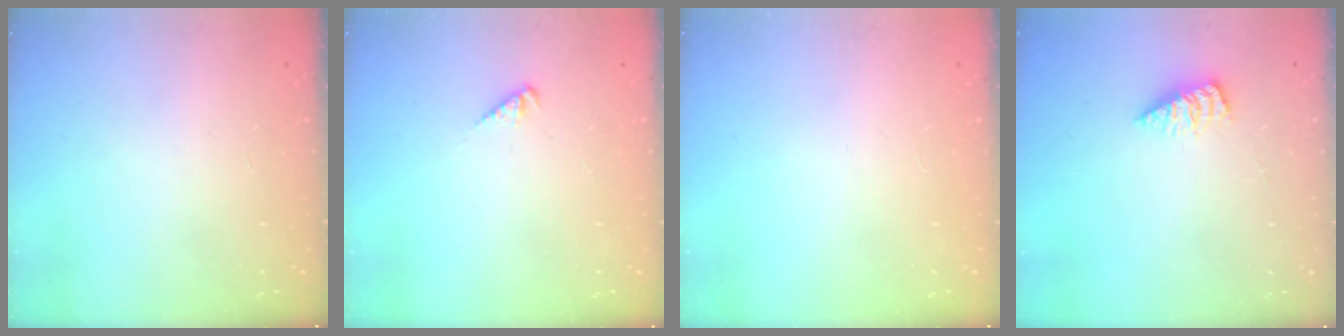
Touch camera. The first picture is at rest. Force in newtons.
{"total": 2.1, "press": 2.0, "slide": 0.5}
{"total": 0.0}
{"total": 2.8, "press": 2.8, "slide": 0.4}